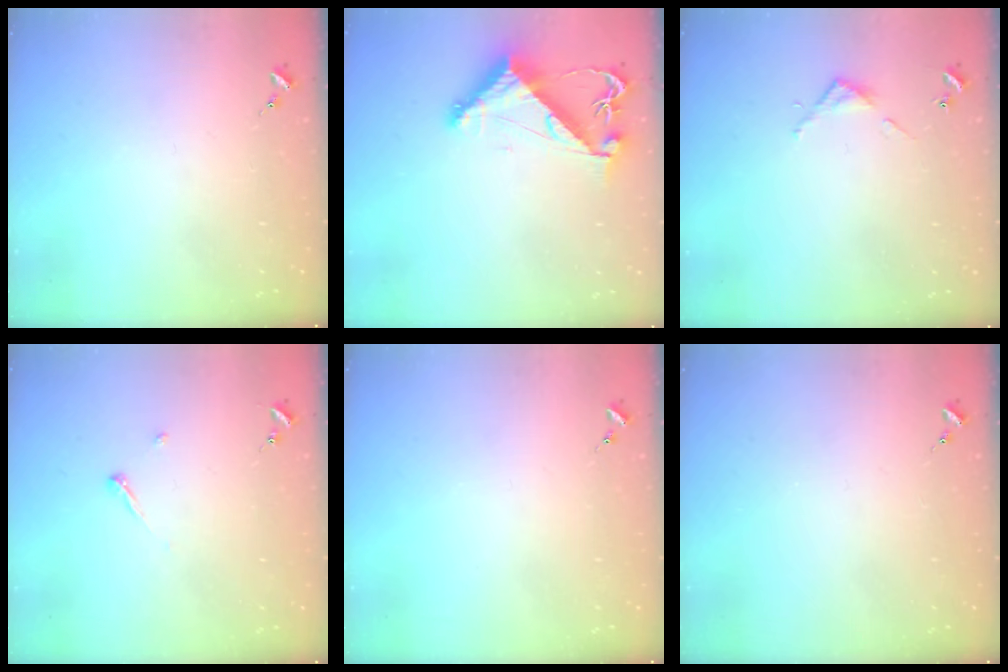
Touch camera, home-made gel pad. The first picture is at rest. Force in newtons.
{"total": 8.0, "press": 8.0, "slide": 0.7}
{"total": 3.2, "press": 3.2, "slide": 0.2}
{"total": 3.6, "press": 3.6, "slide": 0.4}
{"total": 0.0}
{"total": 0.0}